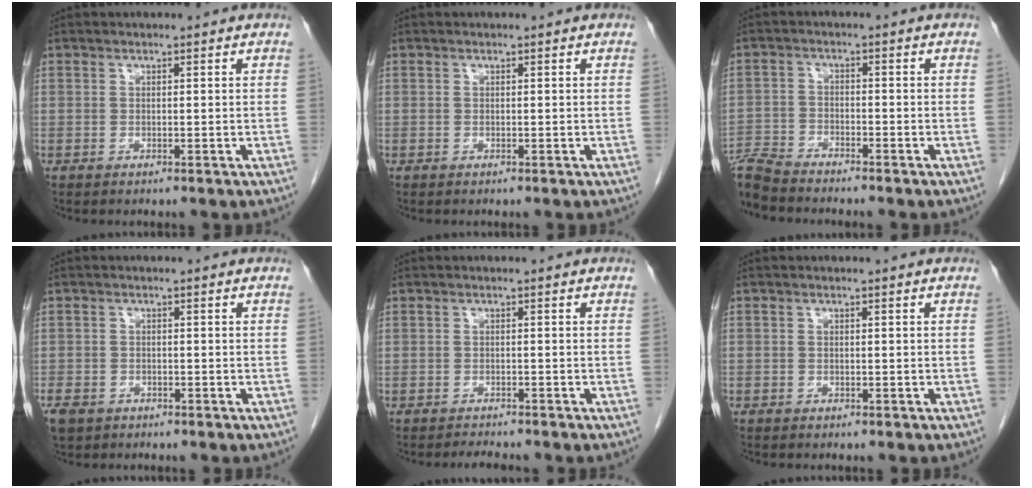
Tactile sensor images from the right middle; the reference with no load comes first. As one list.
[{"total": 0.0}, {"total": 6.6, "force": [-6.5, 0.5, 1.2], "torque": [-0.021, -0.014, -0.121]}, {"total": 4.9, "force": [-3.3, 3.2, 1.6], "torque": [-0.036, -0.003, -0.050]}, {"total": 1.9, "force": [-1.9, 0.0, 0.2], "torque": [-0.009, -0.010, -0.028]}, {"total": 0.9, "force": [-0.6, 0.6, 0.1], "torque": [-0.007, 0.003, -0.011]}]